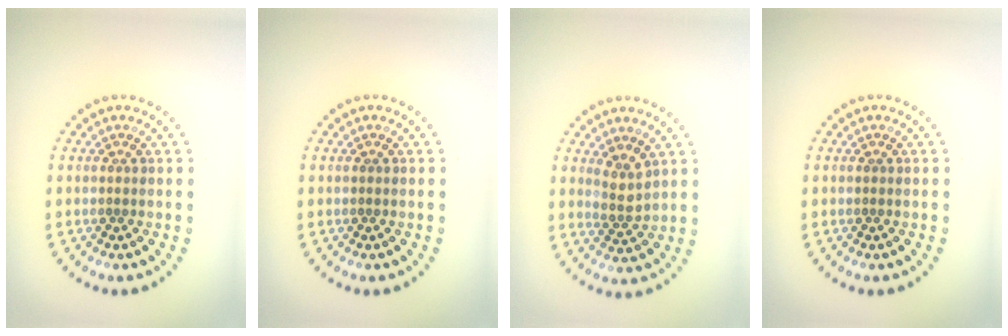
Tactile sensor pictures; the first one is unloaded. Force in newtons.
{"total": 0.0}
{"total": 2.0, "press": 1.6, "slide": 1.1}
{"total": 0.0}